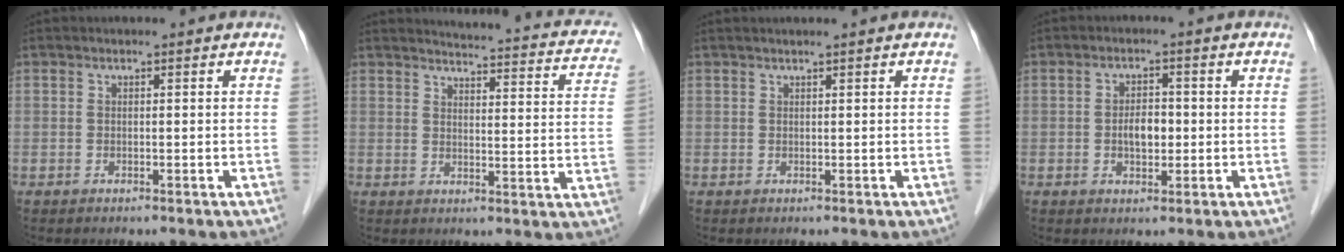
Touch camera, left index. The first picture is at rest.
{"total": 17.1, "force": [15.3, 3.5, 6.8], "torque": [-0.068, -0.021, 0.153]}
{"total": 1.1, "force": [0.9, -0.2, 0.6], "torque": [-0.008, 0.010, 0.020]}
{"total": 3.6, "force": [-0.4, 2.0, 3.0], "torque": [-0.054, 0.005, -0.005]}